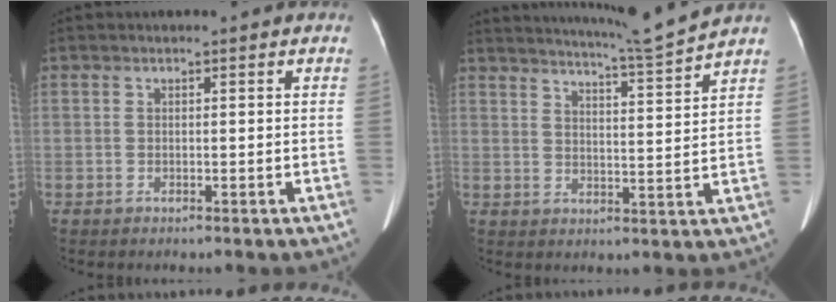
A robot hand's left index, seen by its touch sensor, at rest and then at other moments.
{"total": 9.3, "force": [8.6, -2.6, 2.3], "torque": [-0.048, -0.033, 0.132]}